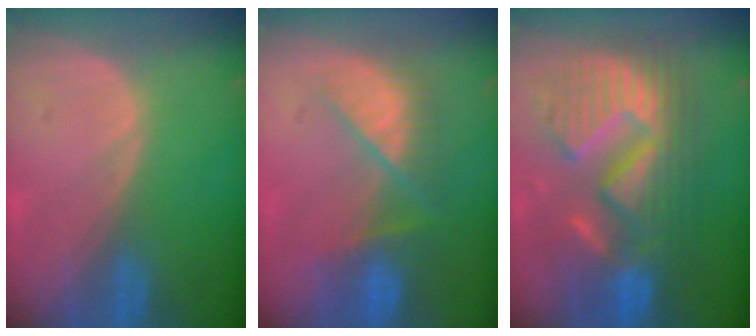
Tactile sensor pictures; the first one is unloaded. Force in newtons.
{"total": 7.8, "press": 7.2, "slide": 2.8}
{"total": 13.2, "press": 13.1, "slide": 1.4}